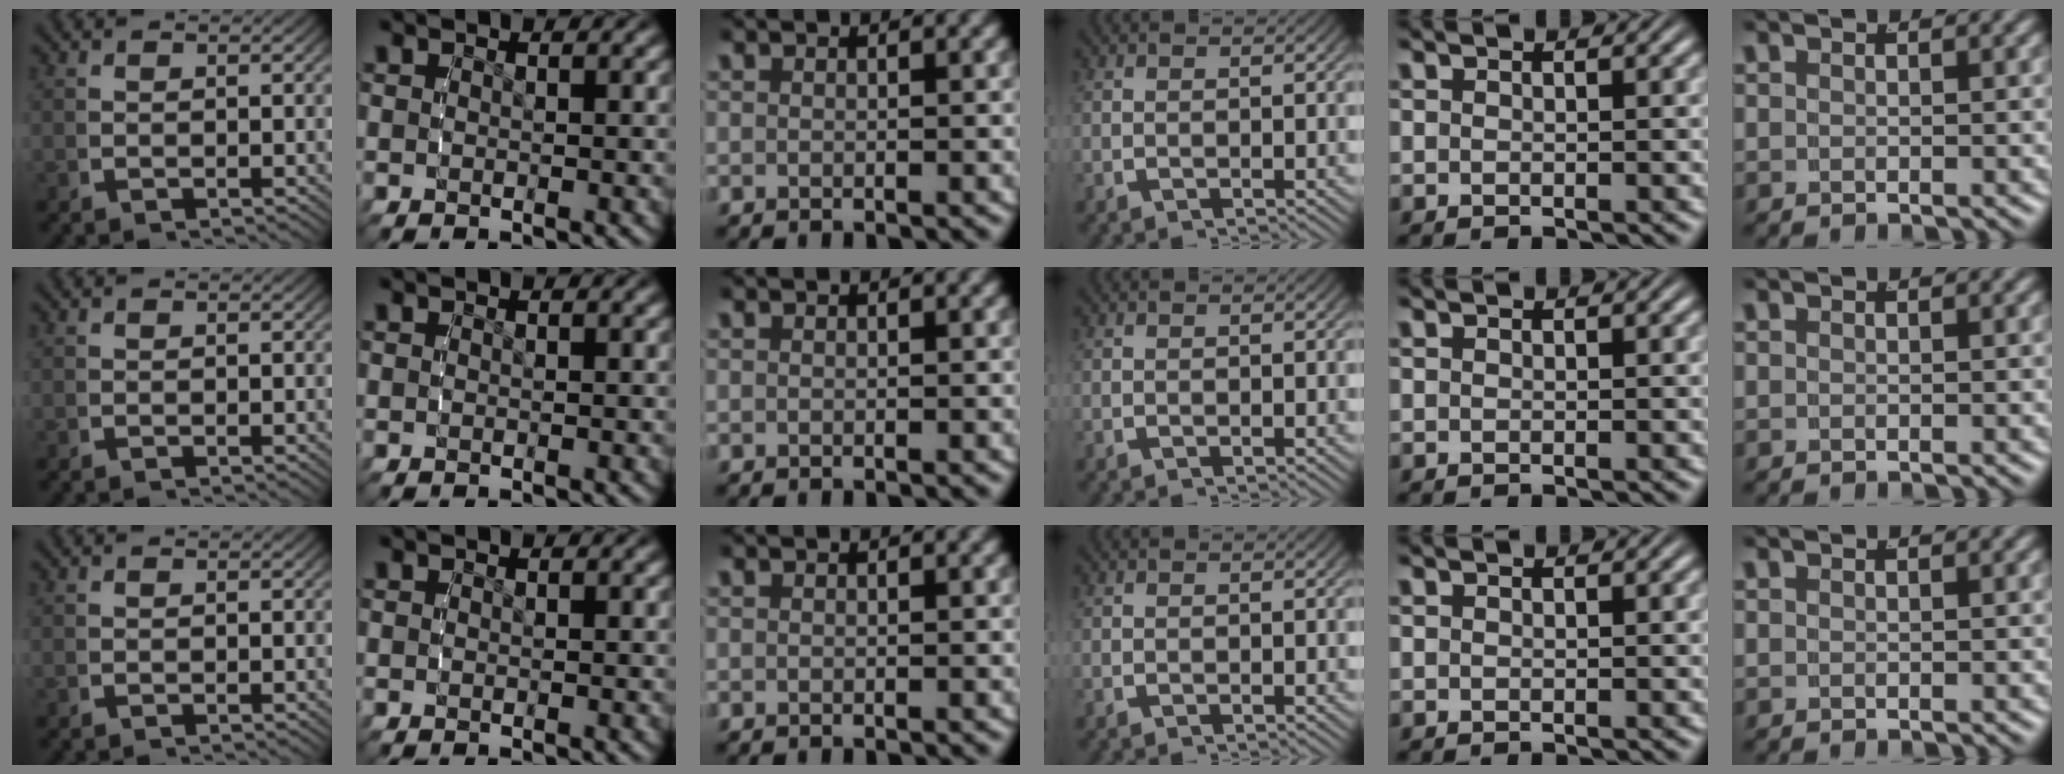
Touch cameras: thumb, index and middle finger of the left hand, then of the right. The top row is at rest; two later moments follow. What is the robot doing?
{"motion": "reach", "object": "string"}